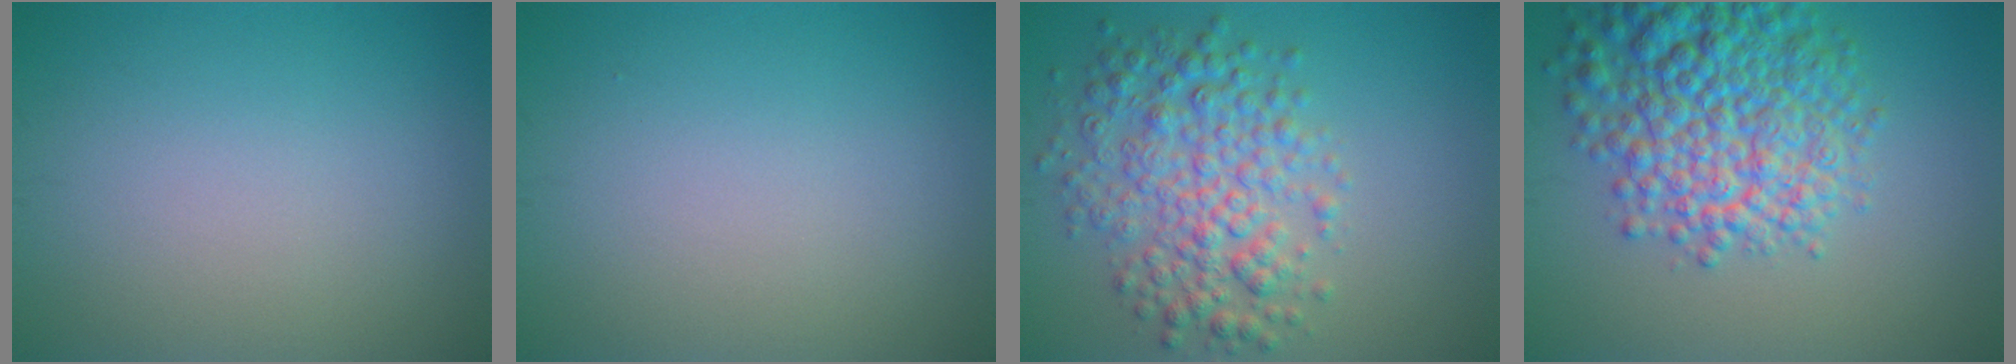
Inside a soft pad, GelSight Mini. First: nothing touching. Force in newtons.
{"total": 0.0}
{"total": 5.8, "press": 5.8, "slide": 0.0}
{"total": 9.2, "press": 9.2, "slide": 0.5}